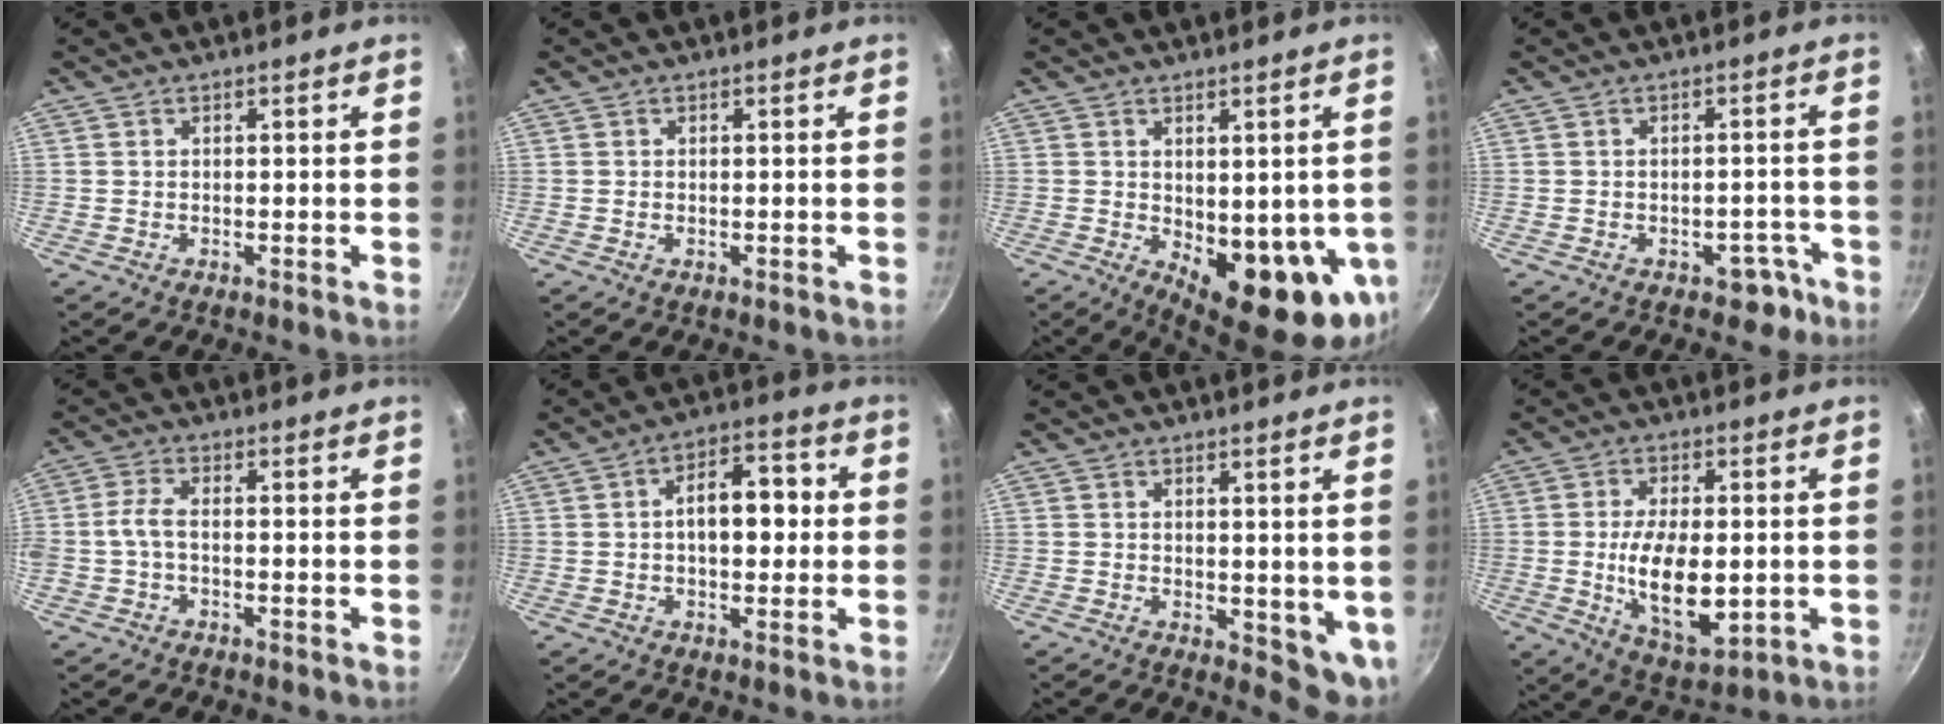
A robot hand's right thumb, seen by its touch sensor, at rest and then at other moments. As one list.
[{"total": 0.0}, {"total": 16.5, "force": [-5.0, 7.0, 14.1], "torque": [-0.136, -0.014, -0.041]}, {"total": 4.2, "force": [-2.6, 2.7, 1.9], "torque": [-0.004, 0.026, -0.029]}, {"total": 3.8, "force": [-0.8, 1.9, 3.2], "torque": [-0.073, 0.010, -0.021]}, {"total": 9.7, "force": [0.6, 5.5, 8.0], "torque": [-0.101, 0.022, 0.005]}, {"total": 6.1, "force": [0.2, 2.6, 5.5], "torque": [-0.052, -0.017, 0.009]}, {"total": 13.4, "force": [-1.4, 6.6, 11.6], "torque": [-0.186, -0.014, -0.012]}]